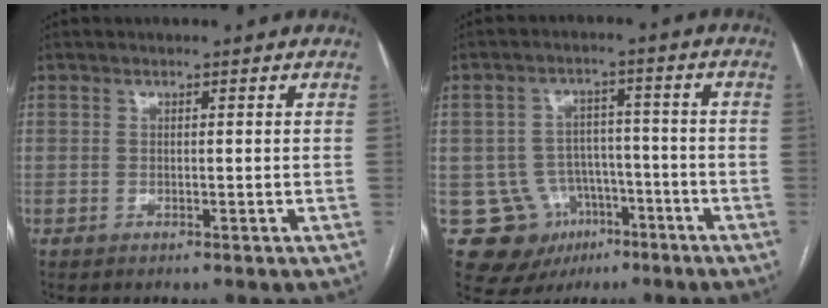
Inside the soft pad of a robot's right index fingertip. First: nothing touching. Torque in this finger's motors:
{"motor_torque": [-0.10, 0.00, -0.75, -0.21]}